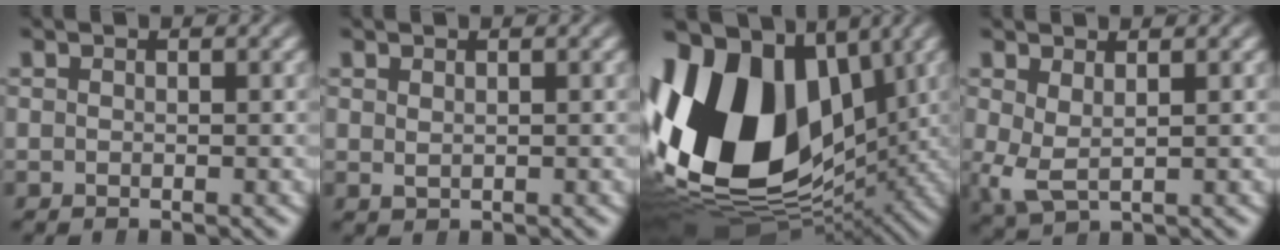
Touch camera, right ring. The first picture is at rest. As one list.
[{"total": 0.8, "force": [0.6, -0.5, 0.0], "torque": [0.002, -0.007, 0.020]}, {"total": 24.7, "force": [0.6, 17.4, 17.5], "torque": [-0.329, -0.044, 0.028]}, {"total": 2.5, "force": [0.1, 1.6, 2.0], "torque": [-0.057, -0.027, 0.019]}]